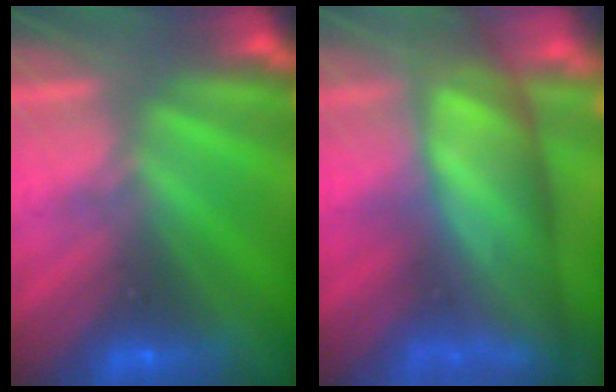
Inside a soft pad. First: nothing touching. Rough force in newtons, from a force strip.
{"total": 11.2}